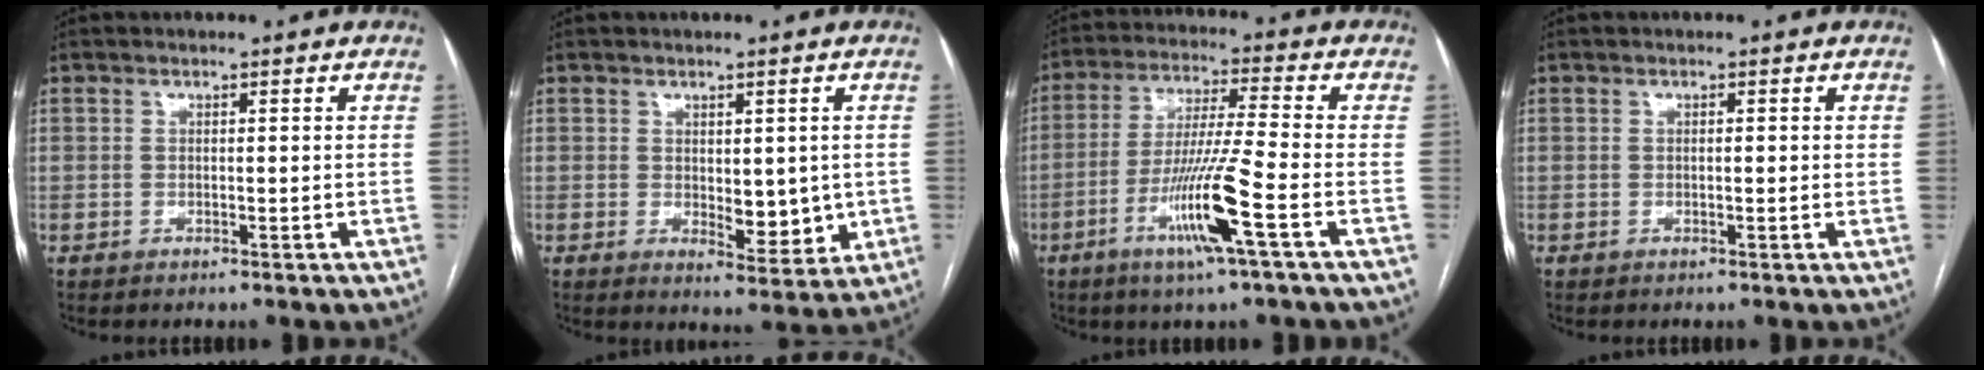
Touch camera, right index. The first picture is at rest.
{"total": 5.8, "force": [0.0, 2.9, 5.1], "torque": [-0.063, -0.010, 0.011]}
{"total": 11.5, "force": [-4.7, -1.0, 10.4], "torque": [-0.206, -0.016, -0.092]}
{"total": 0.9, "force": [0.1, 0.2, 0.8], "torque": [-0.014, 0.001, 0.002]}